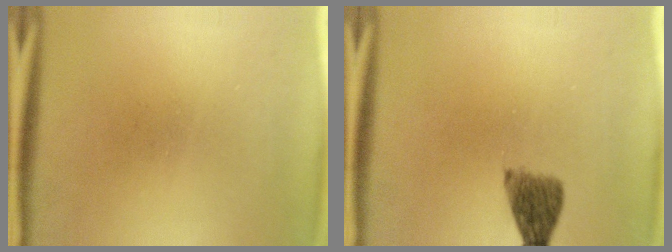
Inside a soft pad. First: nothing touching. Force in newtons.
{"total": 4.5}